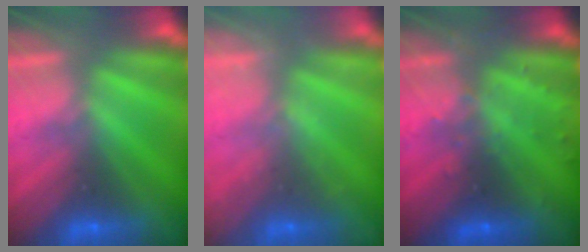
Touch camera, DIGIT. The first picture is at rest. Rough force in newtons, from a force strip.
{"total": 2.1}
{"total": 3.3}